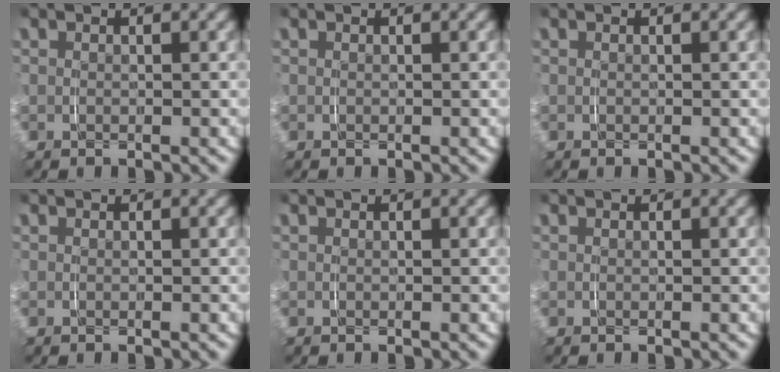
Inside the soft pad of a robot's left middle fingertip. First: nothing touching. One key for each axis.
{"total": 0.0}
{"total": 0.0}
{"total": 0.0}
{"total": 0.0}
{"total": 0.0}